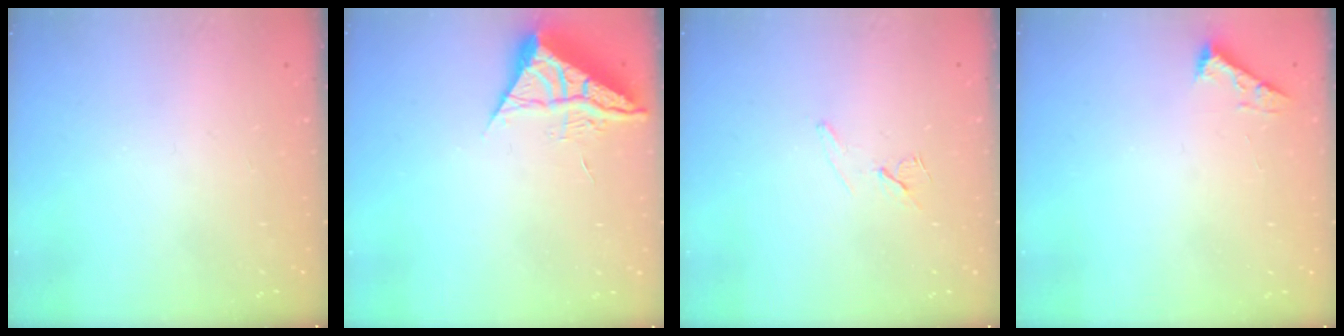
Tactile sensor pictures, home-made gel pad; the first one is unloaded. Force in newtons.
{"total": 6.4, "press": 6.4, "slide": 0.2}
{"total": 6.7, "press": 6.0, "slide": 3.0}
{"total": 2.5, "press": 2.5, "slide": 0.3}